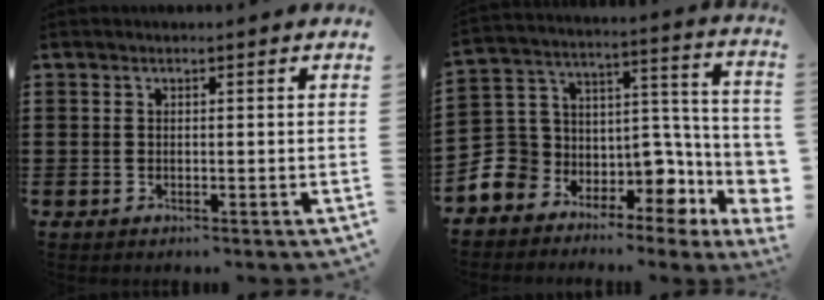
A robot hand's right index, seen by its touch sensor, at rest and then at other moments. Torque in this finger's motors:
{"motor_torque": [0.62, -0.03, 0.74, 0.13]}